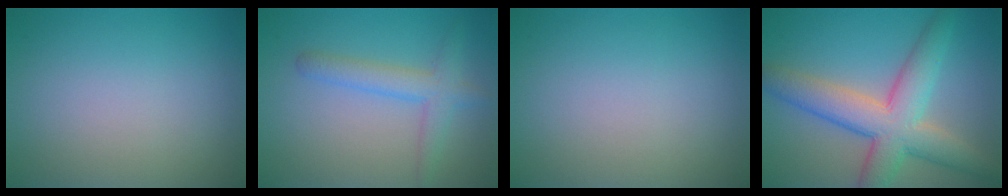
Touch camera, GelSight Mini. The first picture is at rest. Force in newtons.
{"total": 3.1, "press": 3.1, "slide": 0.1}
{"total": 0.0}
{"total": 7.7, "press": 7.7, "slide": 0.4}